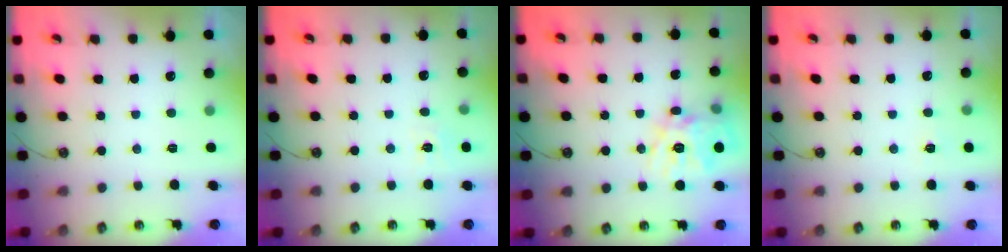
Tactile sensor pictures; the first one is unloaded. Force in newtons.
{"total": 5.1, "press": 5.1, "slide": 0.6}
{"total": 17.1, "press": 17.0, "slide": 1.9}
{"total": 3.3, "press": 3.3, "slide": 0.4}